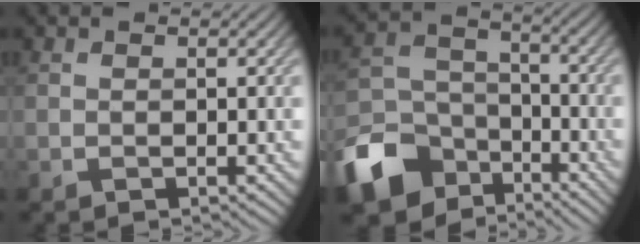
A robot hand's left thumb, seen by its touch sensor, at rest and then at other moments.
{"total": 13.5, "force": [-8.4, 8.8, 6.0], "torque": [-0.172, -0.034, -0.161]}